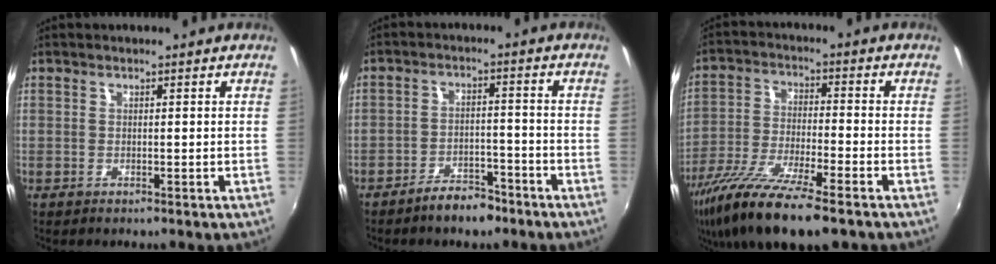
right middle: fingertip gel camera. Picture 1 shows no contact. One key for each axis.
{"total": 6.0, "fx": -4.9, "fy": 2.2, "fz": 2.7, "tx": -0.059, "ty": 0.013, "tz": -0.070}
{"total": 16.5, "fx": -11.3, "fy": 3.2, "fz": 11.5, "tx": -0.231, "ty": -0.045, "tz": -0.208}